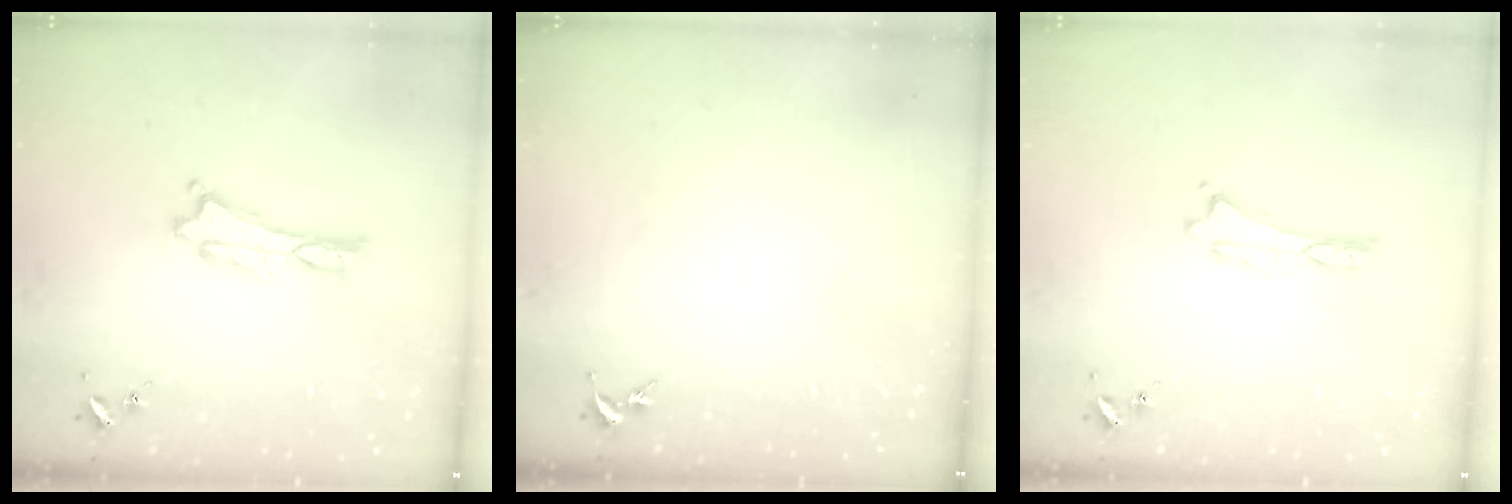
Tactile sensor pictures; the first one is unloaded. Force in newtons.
{"total": 0.0}
{"total": 0.0}